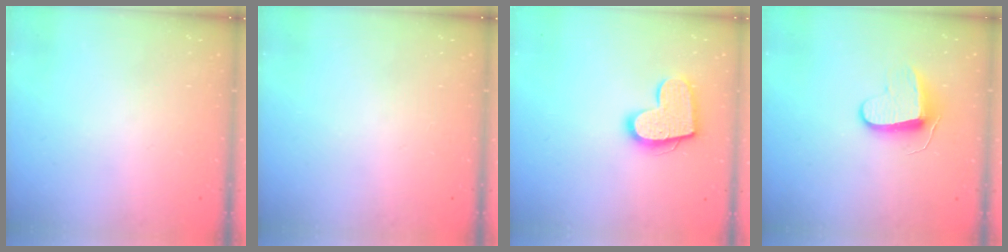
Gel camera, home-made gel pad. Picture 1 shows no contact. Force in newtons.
{"total": 0.0}
{"total": 13.9, "press": 13.9, "slide": 0.9}
{"total": 8.9, "press": 8.9, "slide": 0.1}